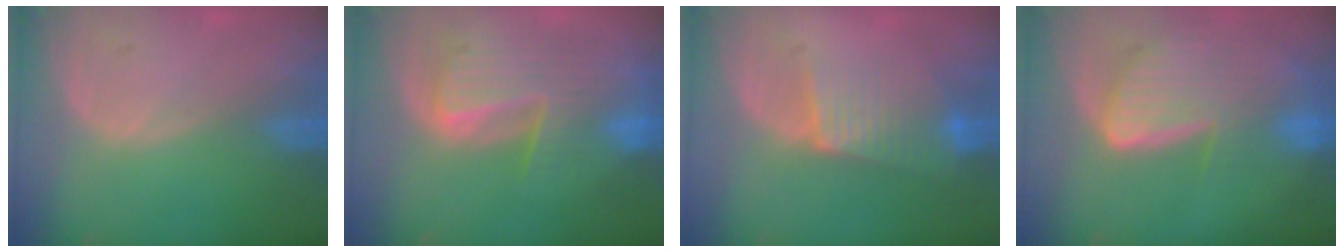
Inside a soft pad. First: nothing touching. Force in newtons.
{"total": 9.8, "press": 8.5, "slide": 4.9}
{"total": 6.5, "press": 6.1, "slide": 2.4}
{"total": 9.2, "press": 8.1, "slide": 4.5}